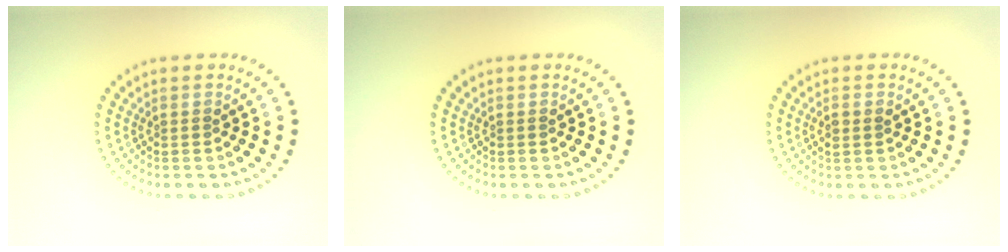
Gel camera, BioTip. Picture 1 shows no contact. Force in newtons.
{"total": 0.0}
{"total": 1.0, "press": 1.0, "slide": 0.1}